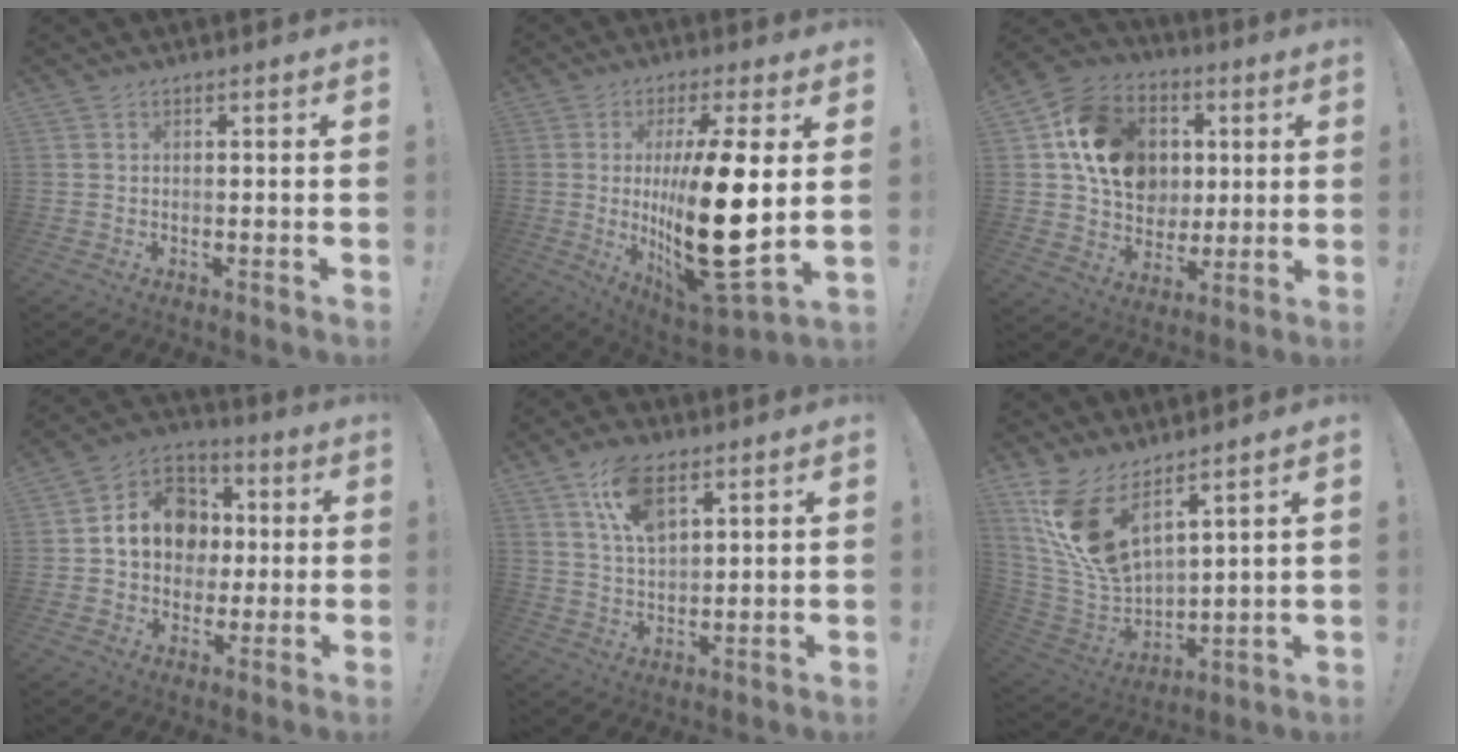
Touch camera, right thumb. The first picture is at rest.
{"total": 22.1, "force": [1.1, 6.4, 21.2], "torque": [-0.370, -0.030, 0.018]}
{"total": 18.2, "force": [4.1, 15.0, 9.4], "torque": [-0.145, 0.003, 0.100]}
{"total": 15.2, "force": [1.8, 13.0, 7.6], "torque": [-0.093, 0.012, 0.045]}
{"total": 11.2, "force": [6.2, 5.7, 7.4], "torque": [-0.136, -0.013, 0.117]}
{"total": 15.7, "force": [10.2, 6.9, 9.8], "torque": [-0.208, -0.080, 0.188]}